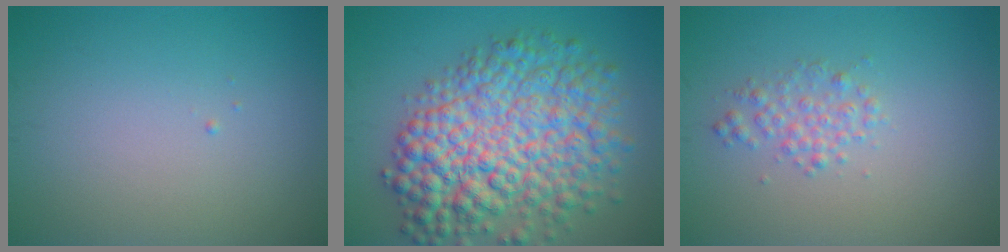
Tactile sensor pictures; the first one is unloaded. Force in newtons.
{"total": 10.8, "press": 10.8, "slide": 0.2}
{"total": 1.9, "press": 1.9, "slide": 0.0}